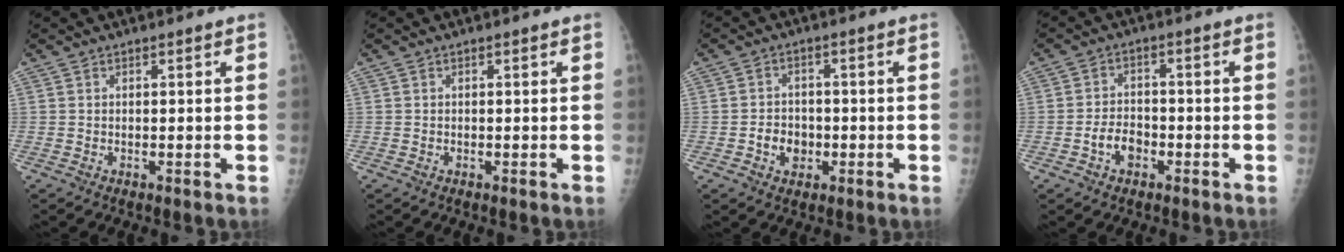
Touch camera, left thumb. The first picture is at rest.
{"total": 0.0}
{"total": 4.6, "force": [-1.4, 3.7, 2.2], "torque": [-0.012, 0.014, -0.024]}
{"total": 4.7, "force": [-2.2, 3.2, 2.7], "torque": [-0.034, 0.024, -0.040]}